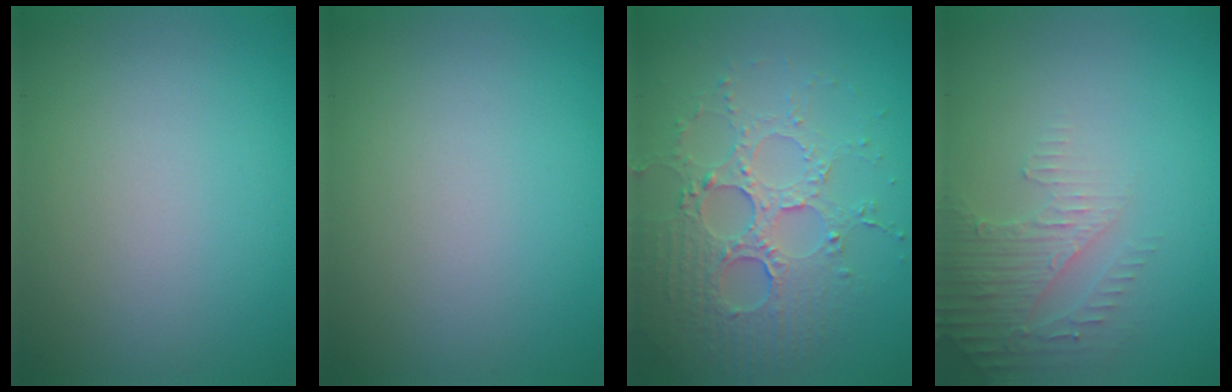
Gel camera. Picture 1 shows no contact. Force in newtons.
{"total": 0.0}
{"total": 4.5, "press": 4.2, "slide": 1.7}
{"total": 3.0, "press": 2.9, "slide": 0.8}